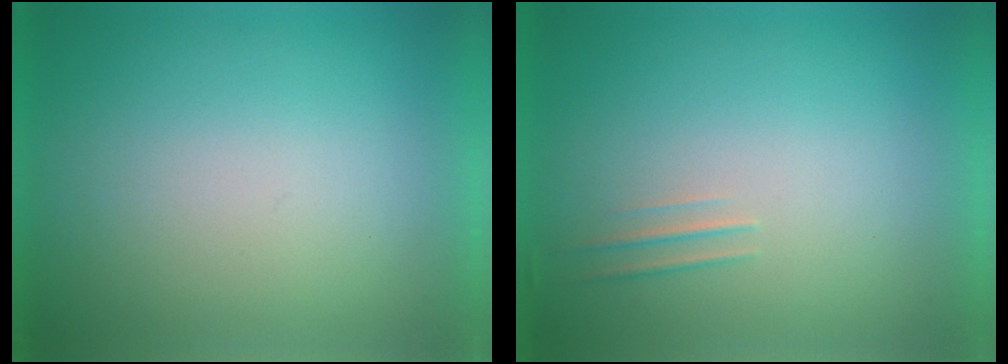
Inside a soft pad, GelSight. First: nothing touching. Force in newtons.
{"total": 1.7}